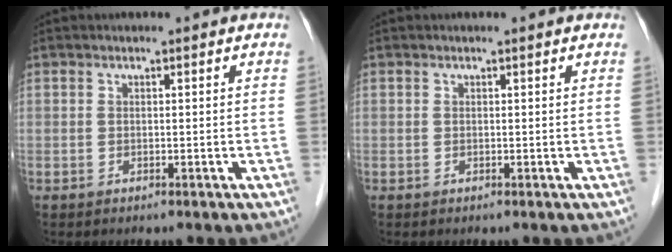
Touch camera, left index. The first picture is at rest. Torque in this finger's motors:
{"motor_torque": [0.08, -0.09, -0.05, 0.01]}